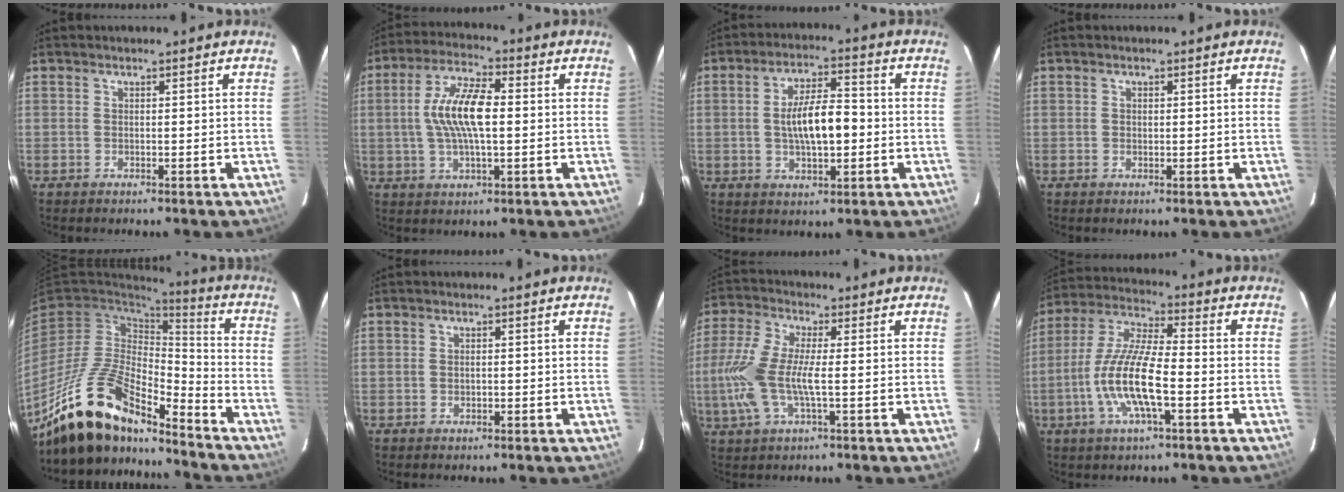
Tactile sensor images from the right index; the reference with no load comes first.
{"total": 11.1, "force": [0.4, 3.8, 10.4], "torque": [-0.204, 0.012, 0.006]}
{"total": 9.7, "force": [-0.8, 3.6, 9.0], "torque": [-0.163, 0.006, -0.008]}
{"total": 0.5, "force": [0.1, 0.5, 0.2], "torque": [-0.002, 0.002, 0.002]}
{"total": 17.7, "force": [-14.3, 5.7, 8.7], "torque": [-0.180, -0.003, -0.264]}
{"total": 0.9, "force": [-0.1, 0.6, 0.6], "torque": [-0.008, 0.001, -0.001]}
{"total": 11.1, "force": [-1.5, 3.3, 10.5], "torque": [-0.238, 0.000, -0.030]}
{"total": 13.4, "force": [-4.0, 3.1, 12.4], "torque": [-0.256, -0.004, -0.079]}